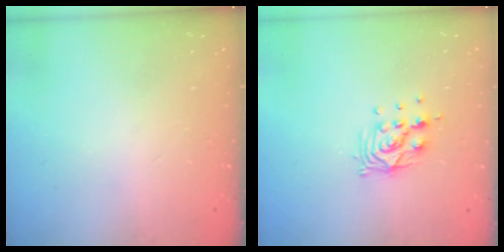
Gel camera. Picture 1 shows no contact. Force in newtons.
{"total": 9.3, "press": 9.3, "slide": 0.6}